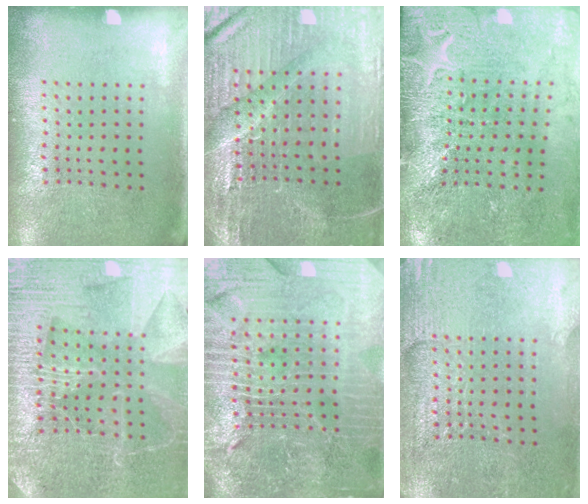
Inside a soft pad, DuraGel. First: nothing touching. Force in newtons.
{"total": 3.8, "press": 3.8, "slide": 0.7}
{"total": 3.5, "press": 3.4, "slide": 0.8}
{"total": 4.2, "press": 3.9, "slide": 1.4}
{"total": 6.5, "press": 5.7, "slide": 3.1}
{"total": 2.9, "press": 2.8, "slide": 0.2}